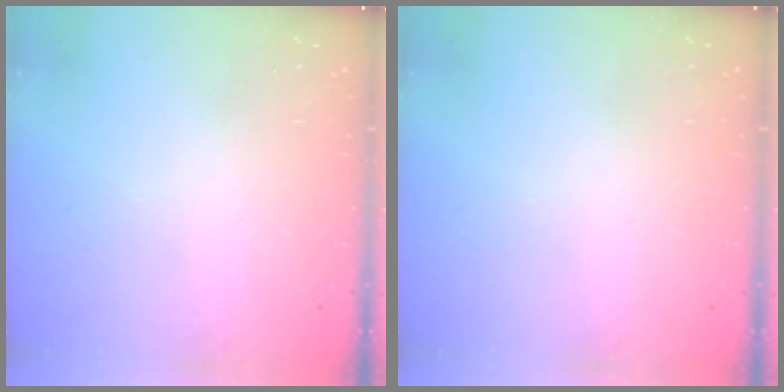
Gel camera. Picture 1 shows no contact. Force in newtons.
{"total": 0.0}